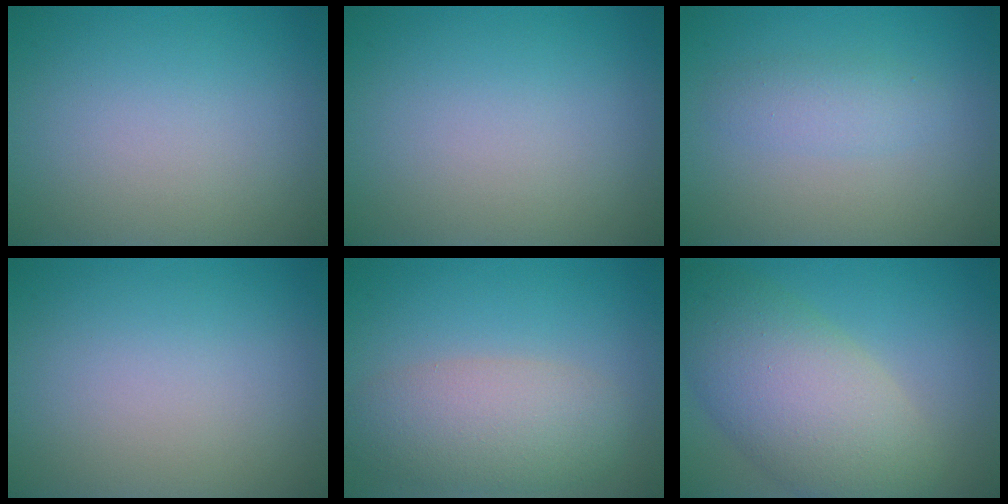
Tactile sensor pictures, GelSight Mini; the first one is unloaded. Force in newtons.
{"total": 0.0}
{"total": 1.9, "press": 1.9, "slide": 0.0}
{"total": 0.0}
{"total": 5.3, "press": 5.3, "slide": 0.2}
{"total": 9.0, "press": 8.9, "slide": 0.7}